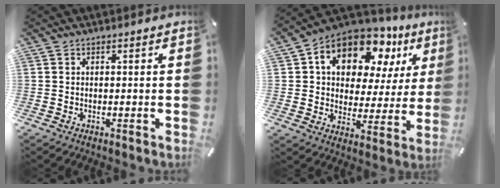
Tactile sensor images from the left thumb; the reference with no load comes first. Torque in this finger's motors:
{"motor_torque": [2.43, 2.57, 1.52, -1.25, 0.40]}